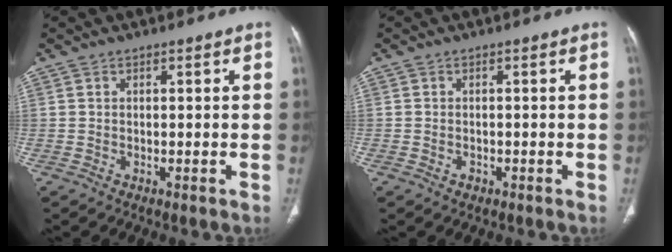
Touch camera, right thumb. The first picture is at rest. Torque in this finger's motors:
{"motor_torque": [-0.37, 0.06, -0.18, 0.18, 0.00]}